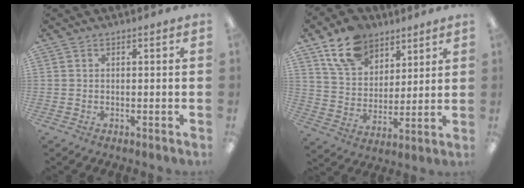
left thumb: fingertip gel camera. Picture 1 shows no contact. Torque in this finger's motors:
{"motor_torque": [2.05, 1.31, 1.62, -1.08, 0.13]}